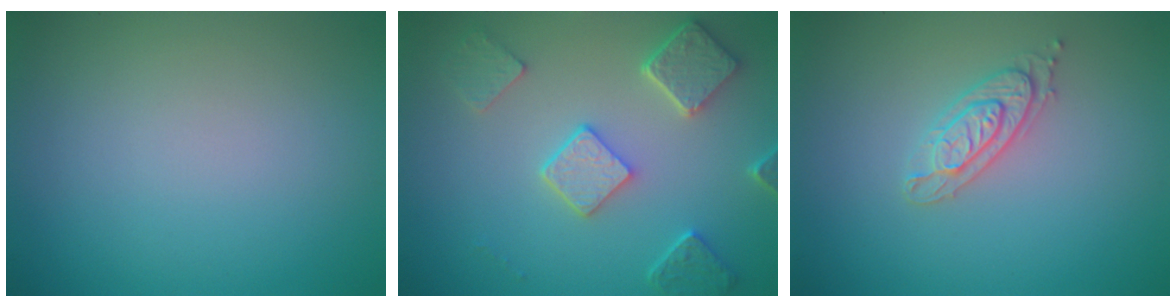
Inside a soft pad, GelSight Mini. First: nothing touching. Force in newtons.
{"total": 4.9, "press": 3.8, "slide": 3.2}
{"total": 2.2, "press": 2.1, "slide": 0.5}